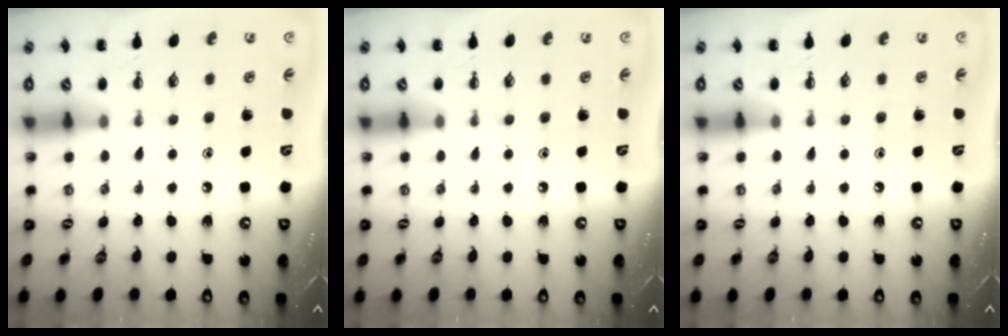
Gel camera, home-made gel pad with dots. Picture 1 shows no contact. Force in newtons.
{"total": 0.0}
{"total": 0.0}